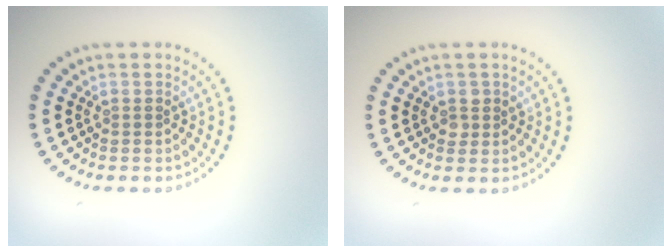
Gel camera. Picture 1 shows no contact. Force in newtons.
{"total": 1.2, "press": 1.1, "slide": 0.4}